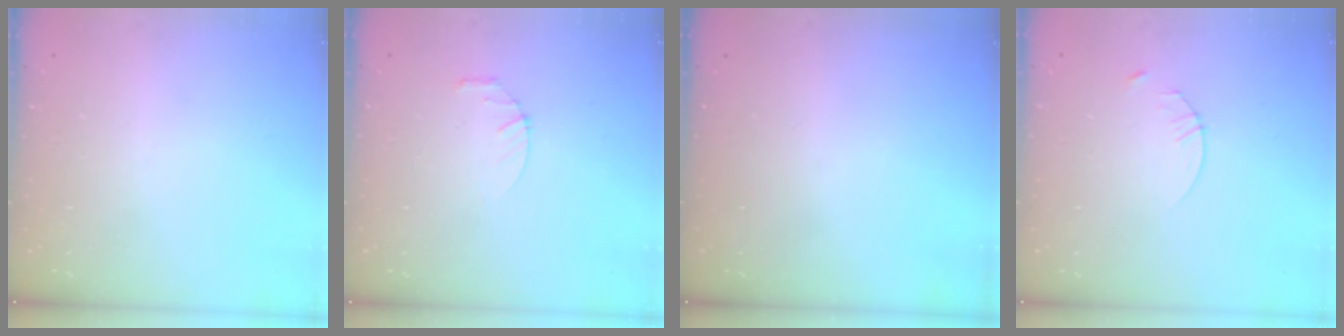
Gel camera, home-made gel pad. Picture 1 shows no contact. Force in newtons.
{"total": 2.8, "press": 2.8, "slide": 0.4}
{"total": 0.0}
{"total": 2.9, "press": 2.9, "slide": 0.4}